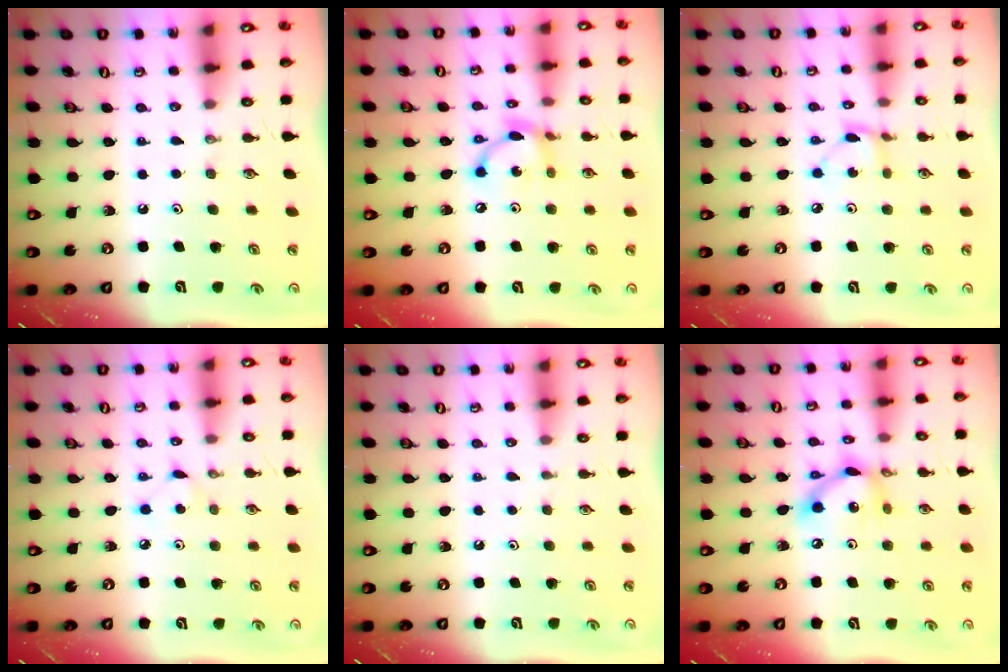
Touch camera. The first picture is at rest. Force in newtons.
{"total": 9.2, "press": 9.2, "slide": 0.3}
{"total": 2.8, "press": 2.8, "slide": 0.1}
{"total": 2.8, "press": 2.8, "slide": 0.4}
{"total": 1.3, "press": 1.2, "slide": 0.3}
{"total": 10.6, "press": 10.6, "slide": 0.6}